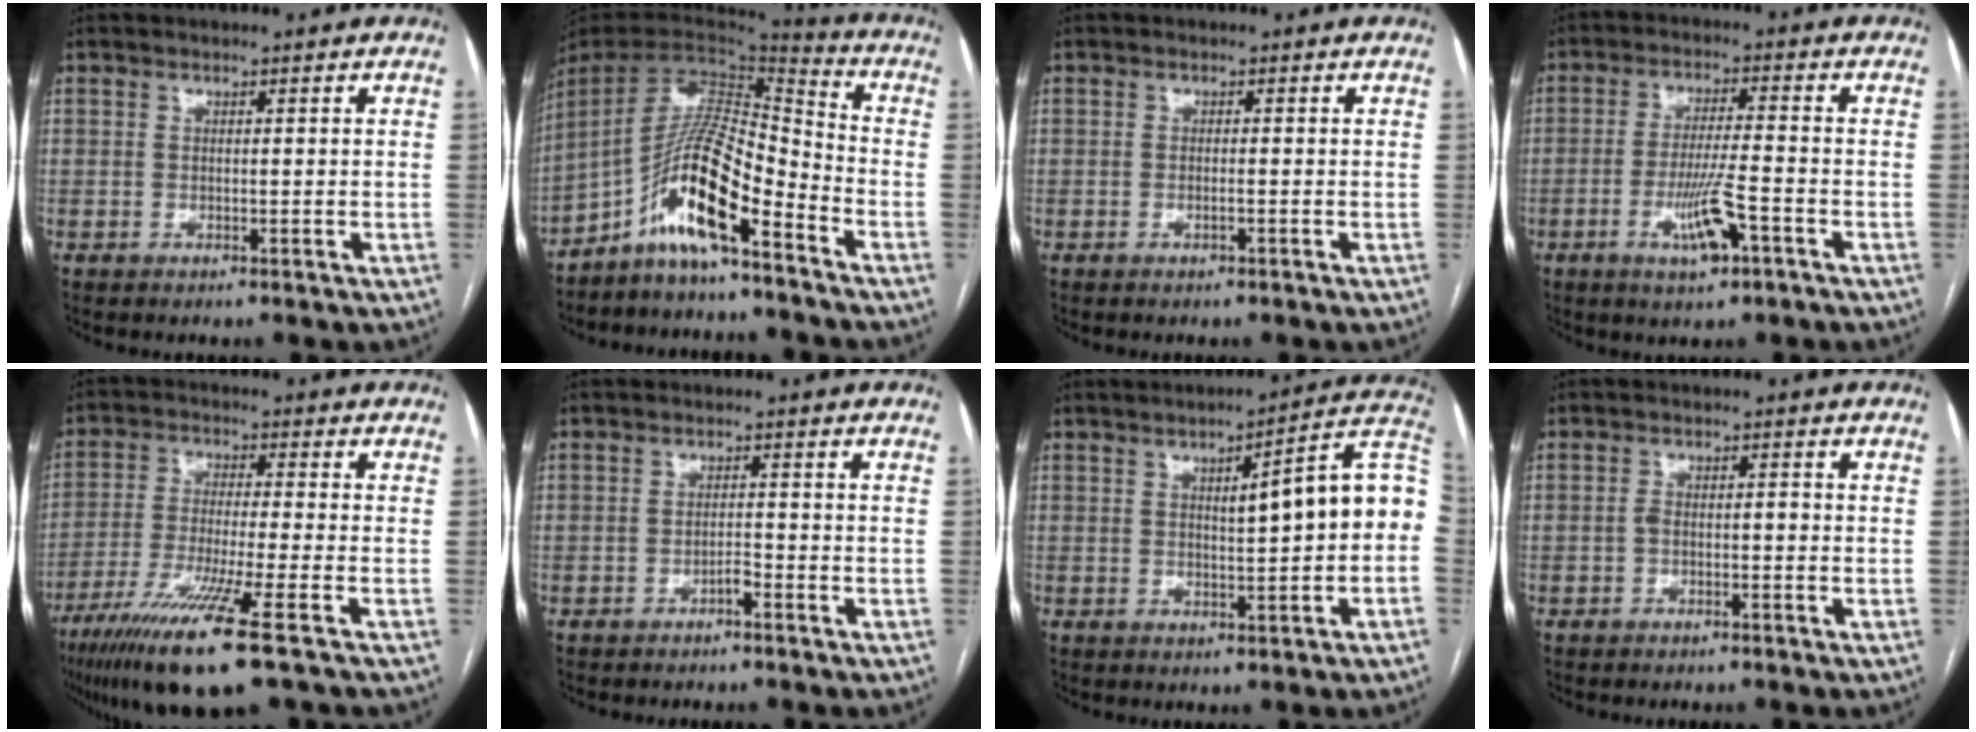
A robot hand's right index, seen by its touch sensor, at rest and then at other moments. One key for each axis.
{"total": 13.3, "fx": -7.8, "fy": 1.9, "fz": 10.6, "tx": -0.198, "ty": 0.016, "tz": -0.141}
{"total": 0.6, "fx": -0.3, "fy": 0.0, "fz": 0.6, "tx": -0.015, "ty": -0.001, "tz": -0.003}
{"total": 7.3, "fx": -3.3, "fy": 0.8, "fz": 6.5, "tx": -0.126, "ty": -0.009, "tz": -0.056}
{"total": 13.7, "fx": -8.1, "fy": -0.5, "fz": 11.0, "tx": -0.220, "ty": -0.039, "tz": -0.145}
{"total": 1.3, "fx": -1.0, "fy": 0.3, "fz": 0.8, "tx": -0.014, "ty": 0.002, "tz": -0.017}
{"total": 11.8, "fx": 0.9, "fy": 1.5, "fz": 11.7, "tx": -0.150, "ty": 0.032, "tz": 0.008}
{"total": 1.9, "fx": -0.6, "fy": 0.8, "fz": 1.6, "tx": -0.030, "ty": 0.010, "tz": -0.008}